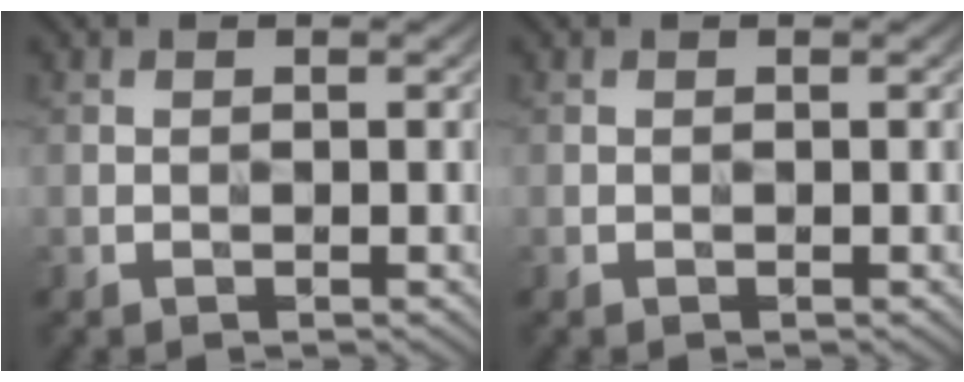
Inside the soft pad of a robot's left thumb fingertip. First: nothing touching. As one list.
[{"total": 0.0}]